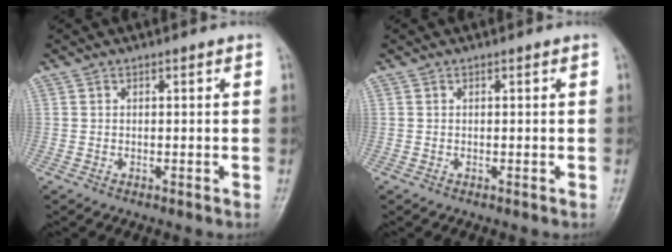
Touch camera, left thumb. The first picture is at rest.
{"total": 0.0}